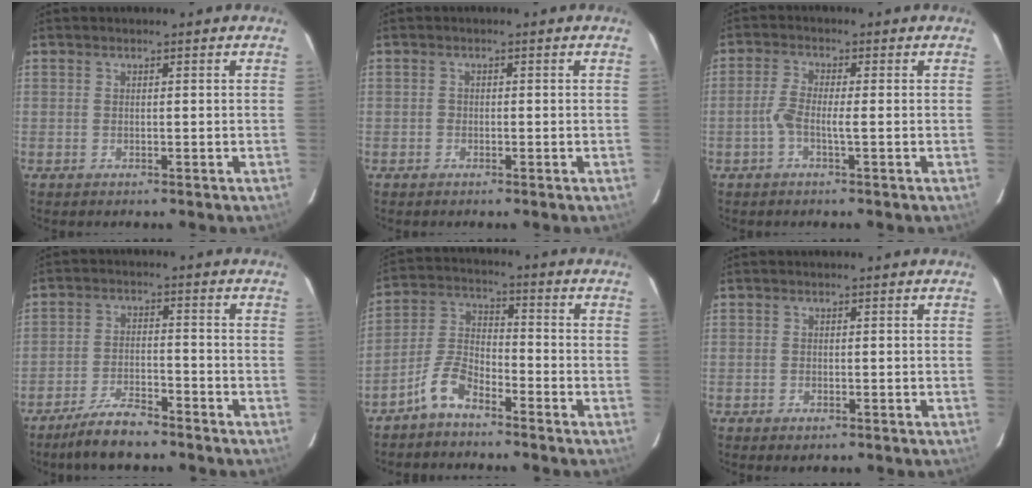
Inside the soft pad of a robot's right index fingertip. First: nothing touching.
{"total": 0.5, "force": [-0.2, 0.4, 0.3], "torque": [-0.003, 0.003, -0.007]}
{"total": 3.6, "force": [-0.8, 0.4, 3.4], "torque": [-0.075, 0.009, -0.017]}
{"total": 6.8, "force": [-5.8, 1.1, 3.4], "torque": [-0.070, -0.014, -0.106]}
{"total": 6.1, "force": [-4.7, 2.0, 3.4], "torque": [-0.084, 0.001, -0.099]}
{"total": 1.1, "force": [-0.6, 0.5, 0.7], "torque": [-0.015, -0.002, -0.001]}